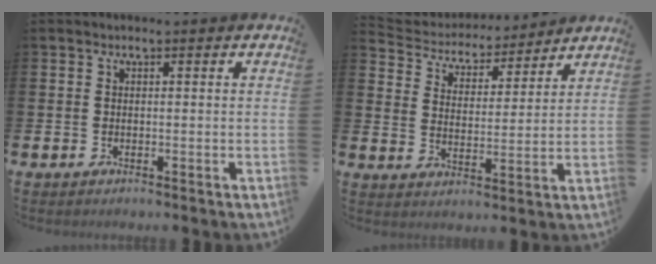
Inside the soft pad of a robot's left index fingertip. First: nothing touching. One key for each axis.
{"total": 4.9, "fx": 4.6, "fy": 1.5, "fz": 0.0, "tx": -0.031, "ty": -0.040, "tz": 0.076}